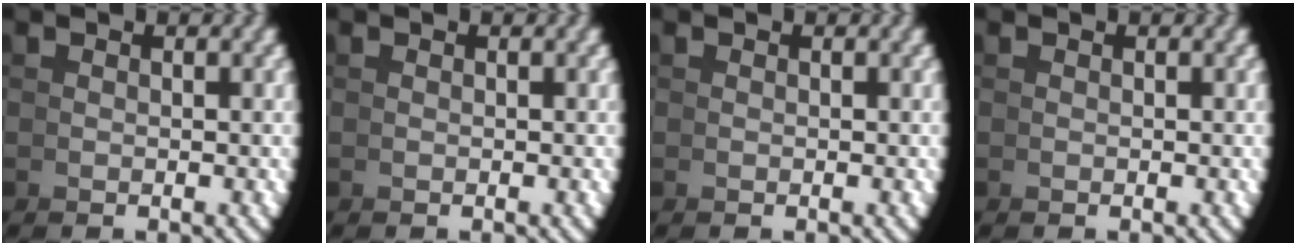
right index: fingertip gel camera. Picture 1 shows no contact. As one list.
[{"total": 0.0}, {"total": 0.0}, {"total": 0.0}]